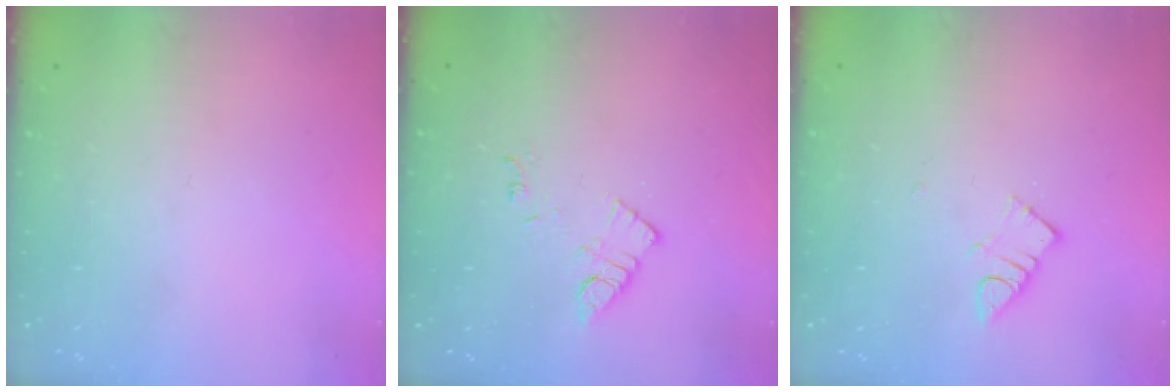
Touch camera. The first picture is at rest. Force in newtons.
{"total": 8.3, "press": 8.3, "slide": 0.6}
{"total": 4.2, "press": 4.2, "slide": 0.6}